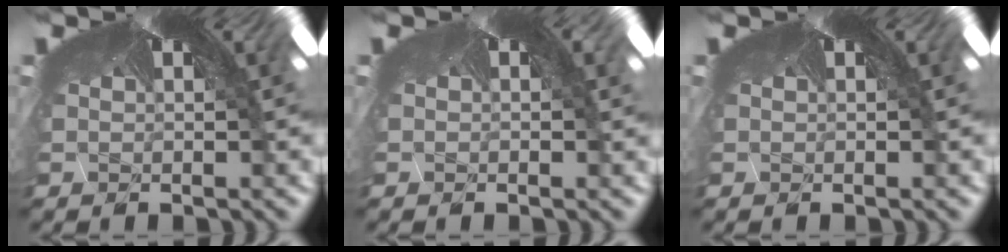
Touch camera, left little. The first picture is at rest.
{"total": 1.1, "force": [0.1, 0.7, 0.9], "torque": [-0.019, 0.004, 0.001]}
{"total": 0.0}